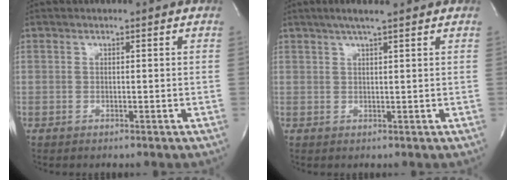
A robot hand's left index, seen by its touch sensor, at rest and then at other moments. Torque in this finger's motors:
{"motor_torque": [0.25, -0.29, 0.04, -0.01]}